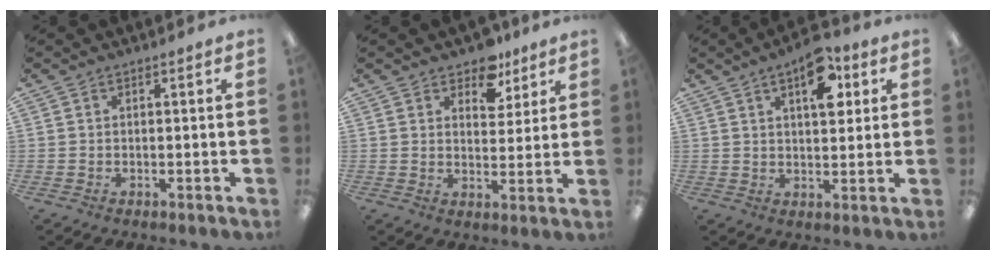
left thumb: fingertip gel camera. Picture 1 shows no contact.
{"total": 8.5, "force": [6.3, 4.8, 2.9], "torque": [-0.033, -0.035, 0.112]}
{"total": 11.4, "force": [5.3, 5.6, 8.3], "torque": [-0.101, -0.024, 0.086]}